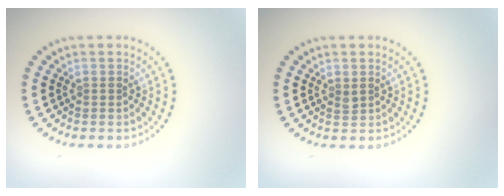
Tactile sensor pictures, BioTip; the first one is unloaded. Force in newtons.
{"total": 0.5, "press": 0.5, "slide": 0.3}